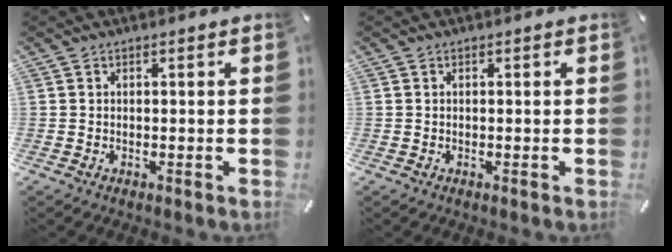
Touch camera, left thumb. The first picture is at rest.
{"total": 0.0}